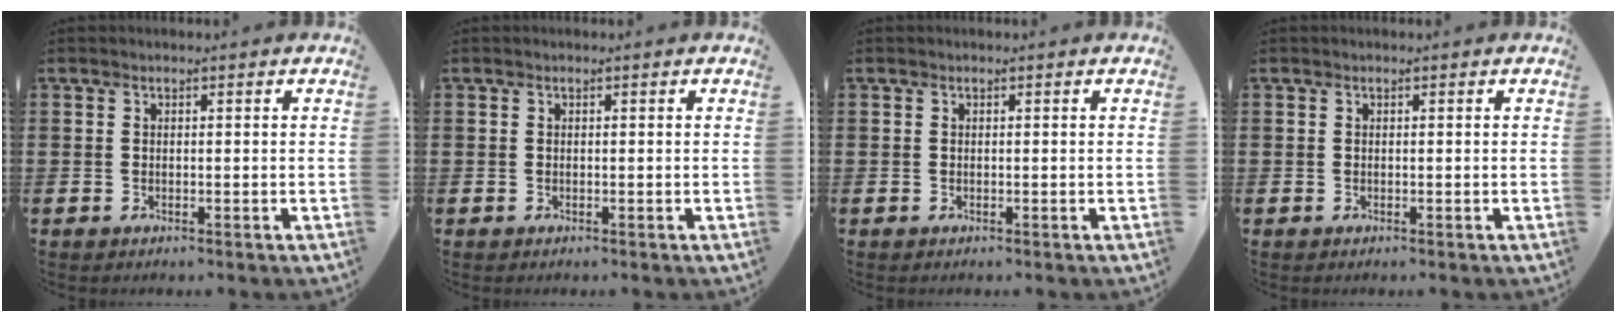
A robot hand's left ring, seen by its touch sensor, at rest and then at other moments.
{"total": 0.0}
{"total": 0.0}
{"total": 0.0}